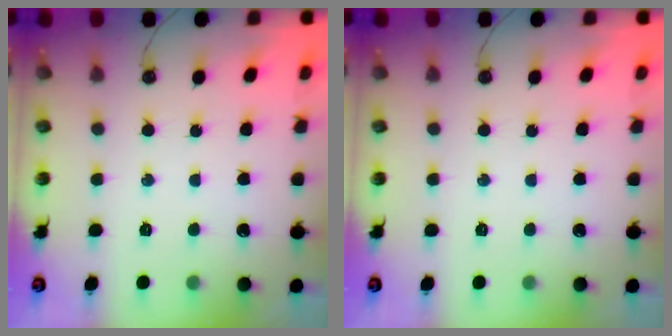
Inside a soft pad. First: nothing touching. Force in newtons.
{"total": 0.0}